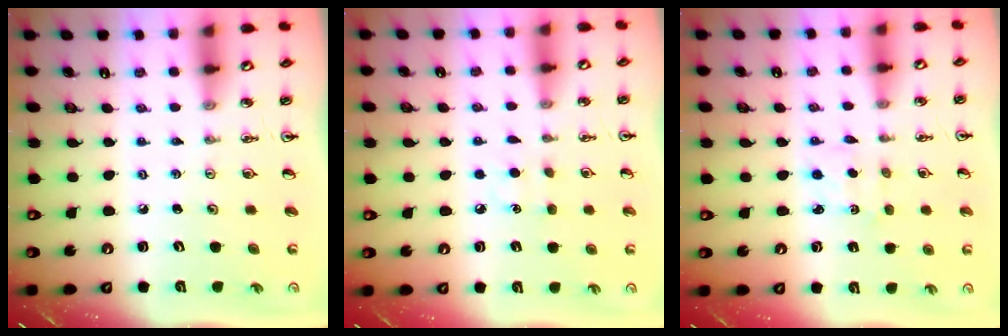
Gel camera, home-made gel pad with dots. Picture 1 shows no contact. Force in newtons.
{"total": 6.3, "press": 6.3, "slide": 0.7}
{"total": 2.5, "press": 2.4, "slide": 0.6}